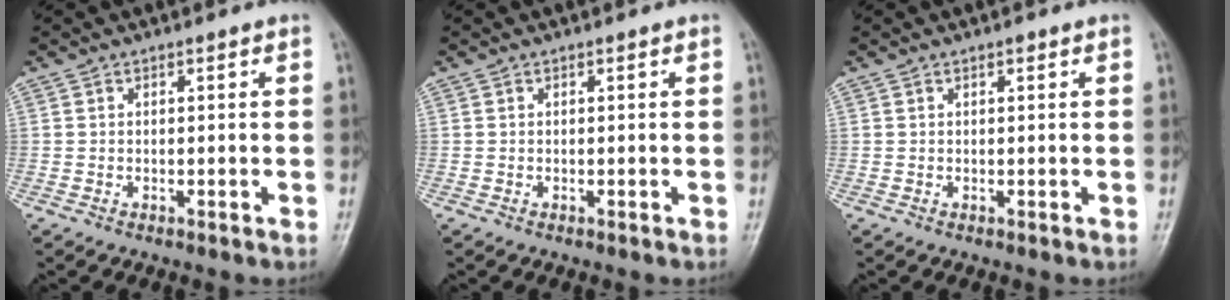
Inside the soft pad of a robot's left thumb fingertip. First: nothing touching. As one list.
[{"total": 0.0}, {"total": 0.5, "force": [0.3, 0.2, 0.4], "torque": [-0.005, -0.001, 0.004]}]